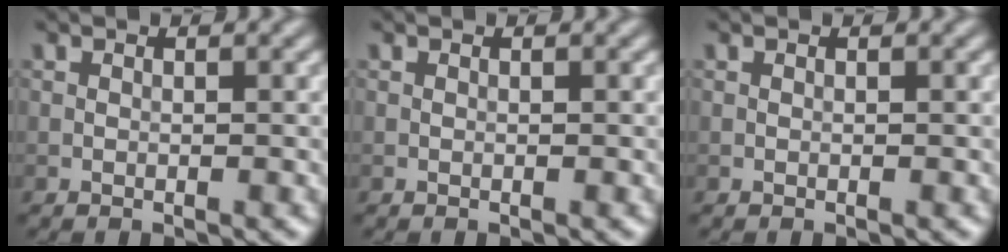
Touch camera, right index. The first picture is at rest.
{"total": 0.0}
{"total": 0.0}